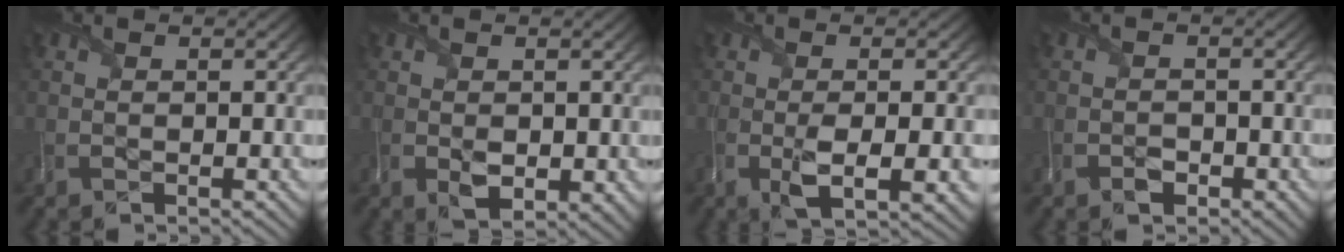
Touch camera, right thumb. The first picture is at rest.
{"total": 2.8, "force": [0.0, 1.9, 2.1], "torque": [-0.048, -0.014, 0.005]}
{"total": 6.2, "force": [-1.6, 1.9, 5.7], "torque": [-0.108, -0.015, -0.023]}
{"total": 1.8, "force": [-1.2, 1.1, 0.8], "torque": [-0.014, -0.003, -0.024]}